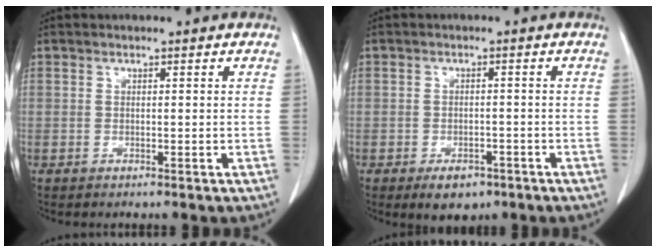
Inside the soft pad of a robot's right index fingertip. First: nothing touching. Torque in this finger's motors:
{"motor_torque": [-0.04, -0.03, -0.07, -0.12]}